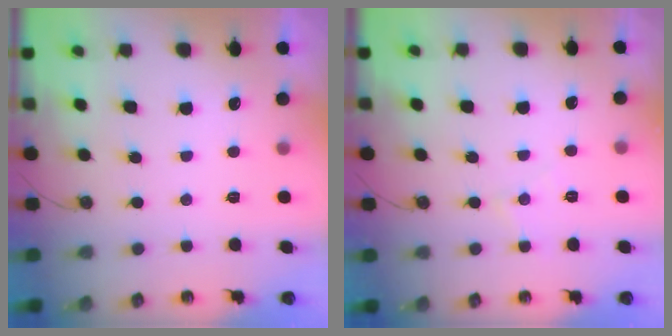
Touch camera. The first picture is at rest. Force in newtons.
{"total": 5.6, "press": 5.6, "slide": 0.5}